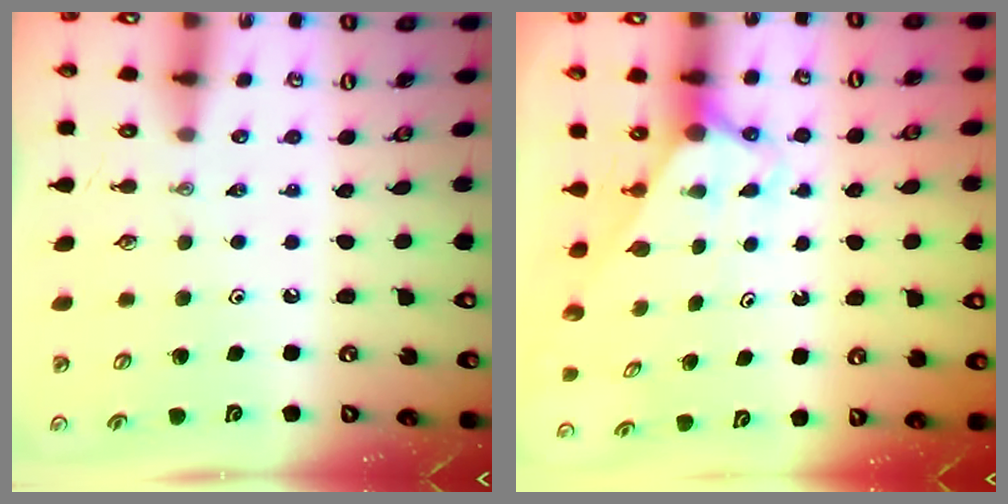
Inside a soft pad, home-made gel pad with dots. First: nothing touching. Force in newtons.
{"total": 2.8, "press": 2.8, "slide": 0.0}